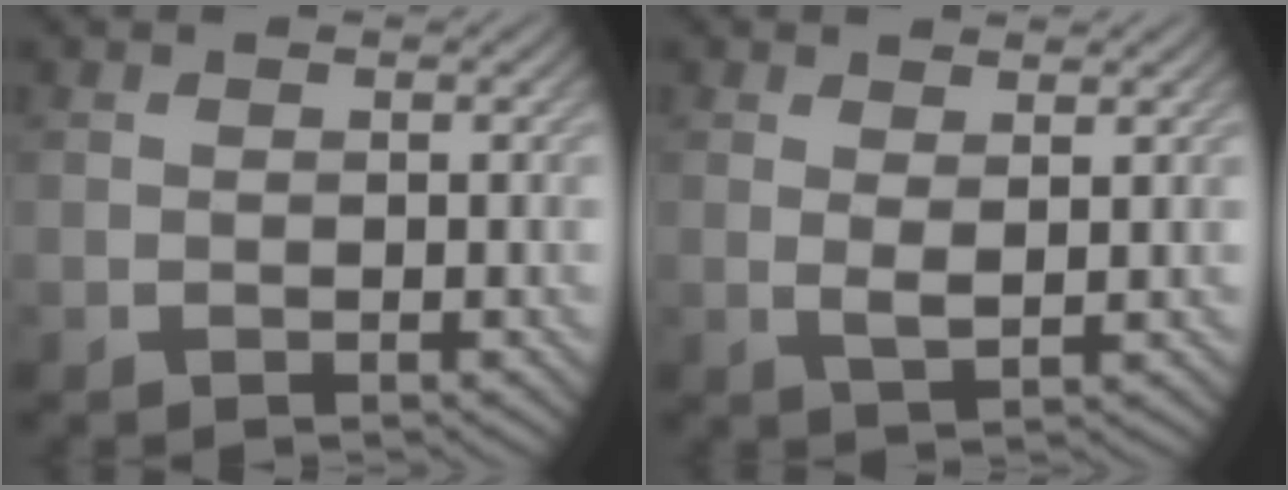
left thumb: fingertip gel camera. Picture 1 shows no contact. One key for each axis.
{"total": 1.8, "fx": 1.2, "fy": 0.2, "fz": 1.3, "tx": -0.031, "ty": -0.003, "tz": 0.022}